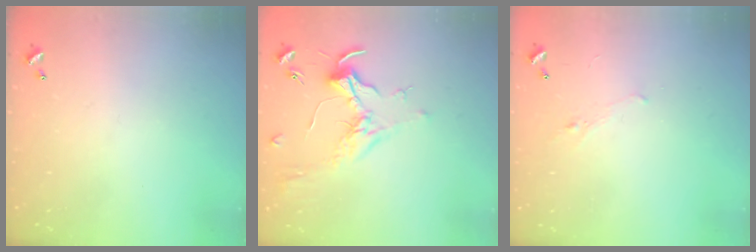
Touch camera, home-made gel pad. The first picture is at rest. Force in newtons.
{"total": 1.7, "press": 1.5, "slide": 0.9}
{"total": 0.7, "press": 0.2, "slide": 0.6}